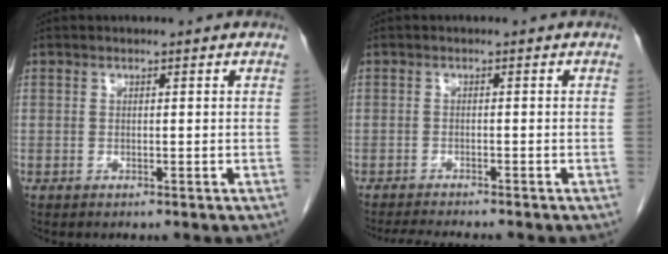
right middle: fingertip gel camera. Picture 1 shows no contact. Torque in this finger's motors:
{"motor_torque": [0.05, -0.04, 0.01, 0.00]}